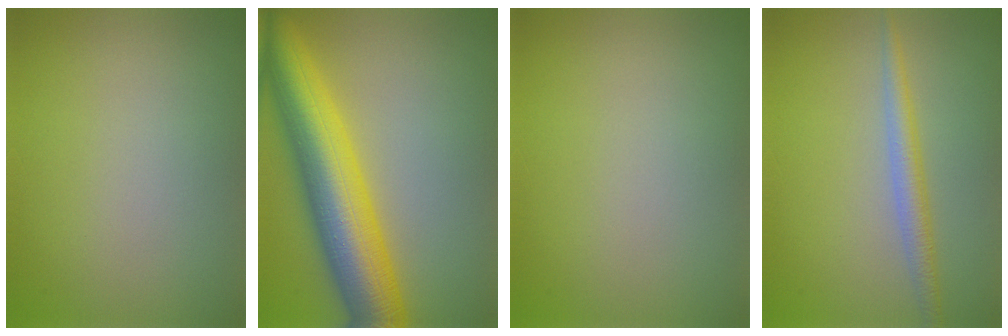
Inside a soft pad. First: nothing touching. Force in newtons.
{"total": 10.3, "press": 10.3, "slide": 0.4}
{"total": 0.0}
{"total": 2.3, "press": 2.3, "slide": 0.1}